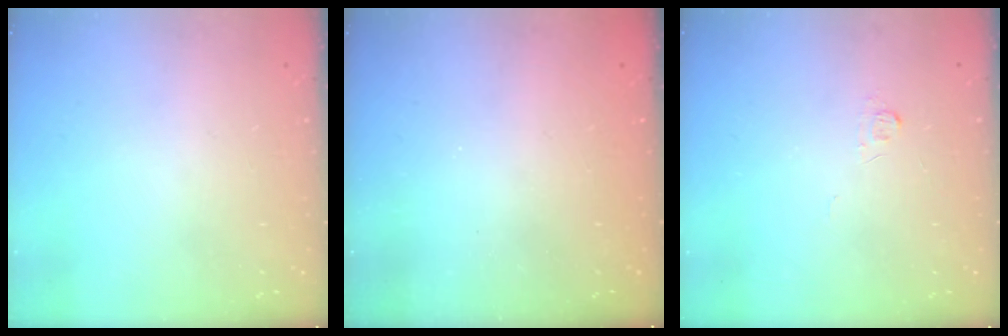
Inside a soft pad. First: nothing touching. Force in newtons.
{"total": 2.3, "press": 2.2, "slide": 0.8}
{"total": 3.6, "press": 3.5, "slide": 0.4}